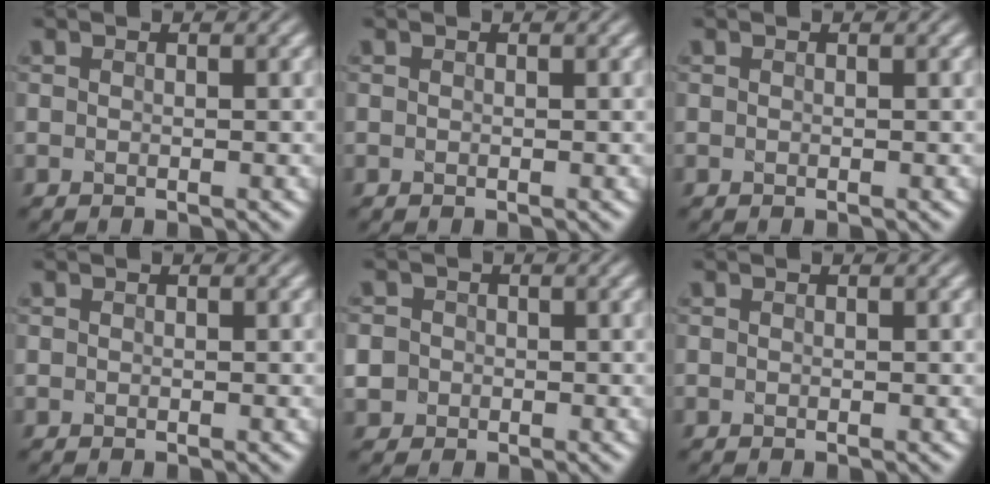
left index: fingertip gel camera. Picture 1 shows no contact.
{"total": 0.0}
{"total": 0.0}
{"total": 0.0}
{"total": 6.5, "force": [-2.5, 5.8, 1.7], "torque": [-0.046, -0.014, -0.074]}
{"total": 0.0}